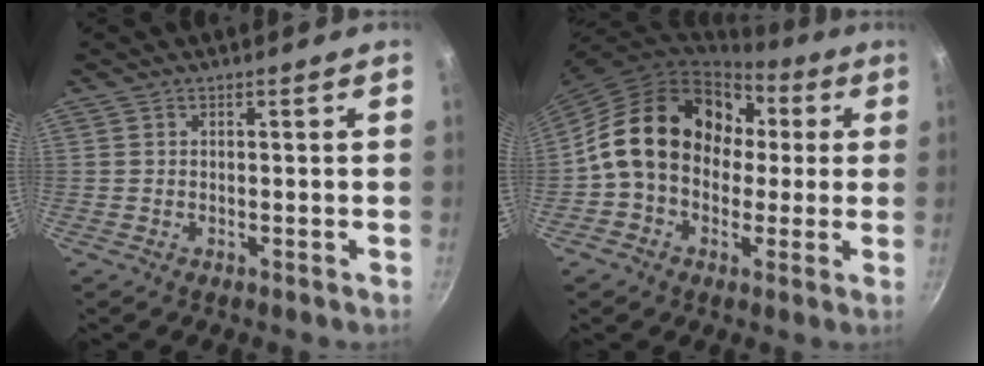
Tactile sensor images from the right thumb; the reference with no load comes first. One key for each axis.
{"total": 18.5, "fx": 1.7, "fy": 14.5, "fz": 11.4, "tx": -0.155, "ty": 0.045, "tz": 0.017}